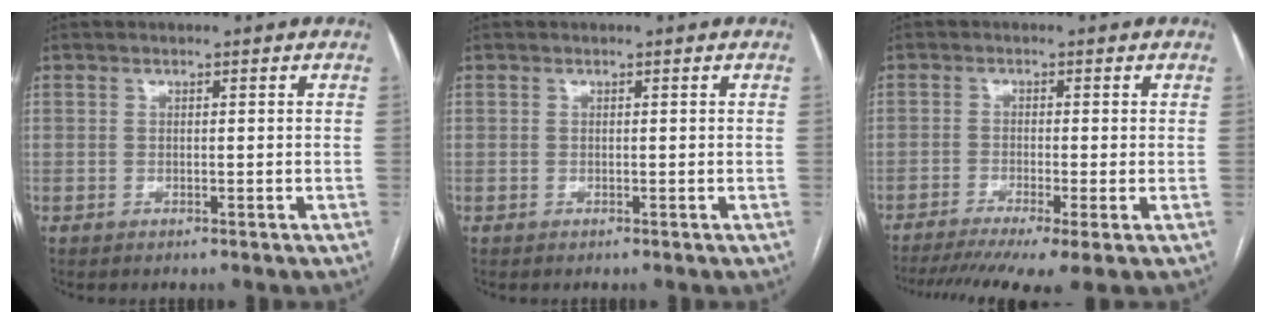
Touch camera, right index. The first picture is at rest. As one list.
[{"total": 0.0}, {"total": 10.5, "force": [-7.2, 0.8, 7.6], "torque": [-0.119, -0.013, -0.115]}]